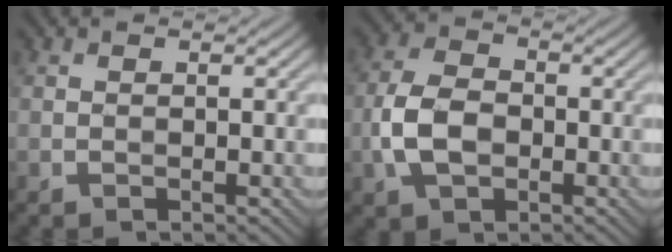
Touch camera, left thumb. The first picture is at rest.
{"total": 6.5, "force": [-1.5, 4.2, 4.7], "torque": [-0.110, 0.002, -0.034]}